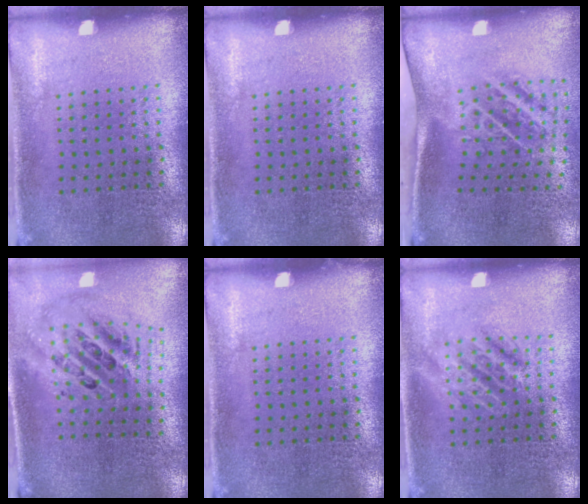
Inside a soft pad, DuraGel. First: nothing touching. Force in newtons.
{"total": 0.0}
{"total": 1.9, "press": 1.1, "slide": 1.6}
{"total": 2.5, "press": 1.8, "slide": 1.8}
{"total": 0.0}
{"total": 2.1, "press": 2.1, "slide": 0.2}